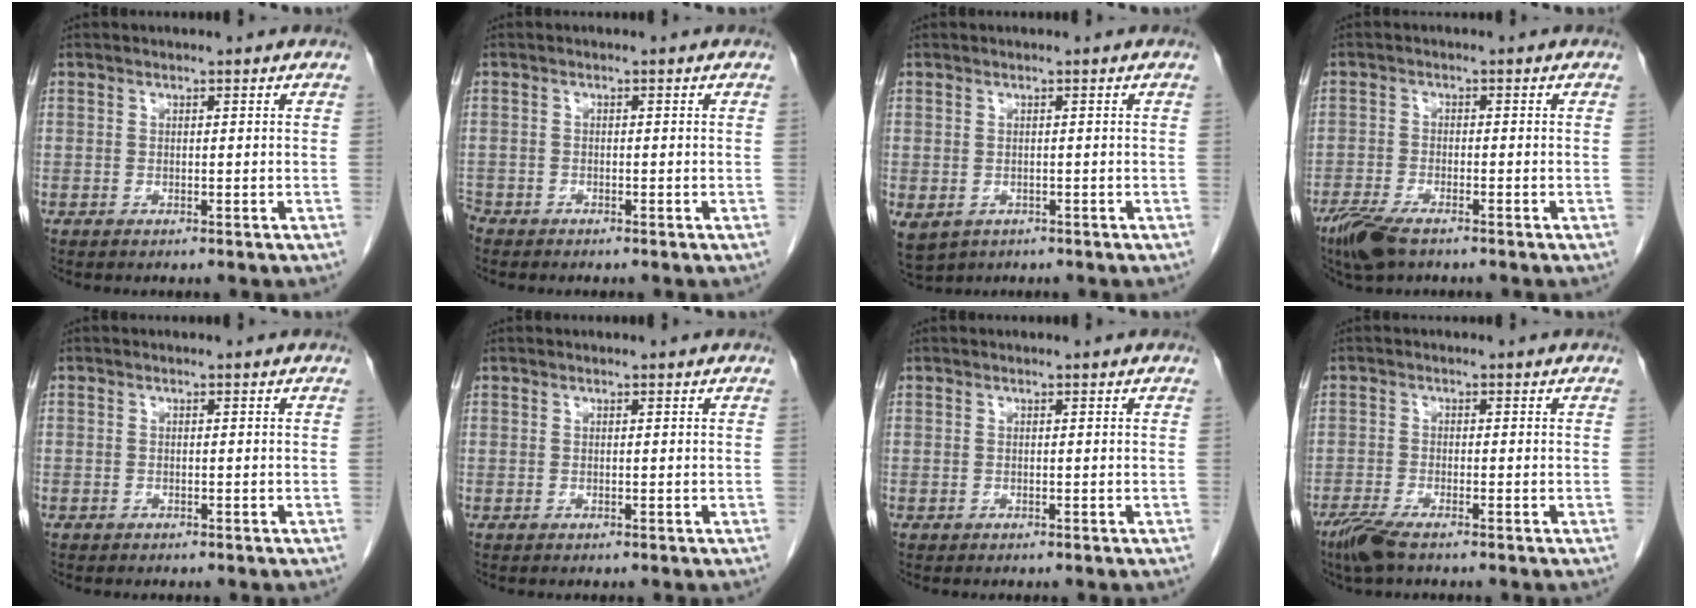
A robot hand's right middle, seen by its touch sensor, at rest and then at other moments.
{"total": 2.3, "force": [-2.1, 0.9, 0.4], "torque": [-0.007, -0.002, -0.038]}
{"total": 7.1, "force": [-3.3, 5.5, 2.9], "torque": [-0.074, -0.008, -0.042]}
{"total": 5.7, "force": [-4.1, 1.5, 3.6], "torque": [-0.074, -0.011, -0.075]}
{"total": 0.7, "force": [-0.5, 0.5, 0.0], "torque": [-0.006, 0.003, -0.010]}
{"total": 0.0}
{"total": 0.0}
{"total": 3.9, "force": [-2.9, 0.5, 2.6], "torque": [-0.059, -0.010, -0.060]}